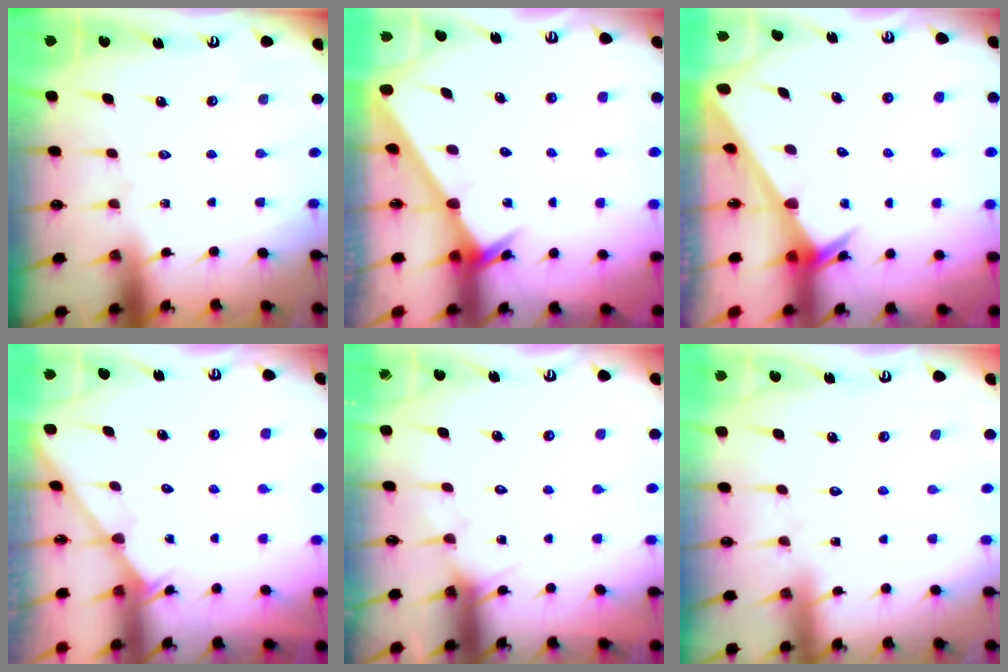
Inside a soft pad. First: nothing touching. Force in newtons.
{"total": 2.7, "press": 2.7, "slide": 0.0}
{"total": 2.5, "press": 2.5, "slide": 0.0}
{"total": 1.6, "press": 1.6, "slide": 0.1}
{"total": 5.8, "press": 5.8, "slide": 0.4}
{"total": 5.5, "press": 5.5, "slide": 0.5}